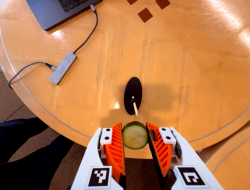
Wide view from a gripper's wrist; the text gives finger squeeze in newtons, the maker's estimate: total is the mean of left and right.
{"total": 7.7, "left": 7.4, "right": 8.1}